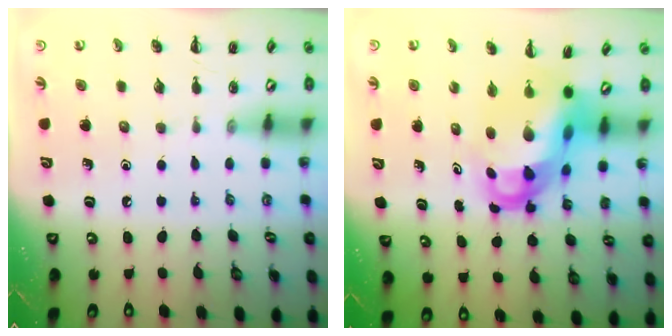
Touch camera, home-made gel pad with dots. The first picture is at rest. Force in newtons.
{"total": 8.8, "press": 8.5, "slide": 2.4}